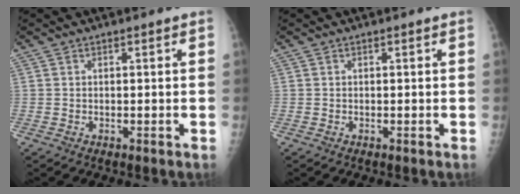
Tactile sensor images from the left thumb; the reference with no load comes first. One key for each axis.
{"total": 0.0}